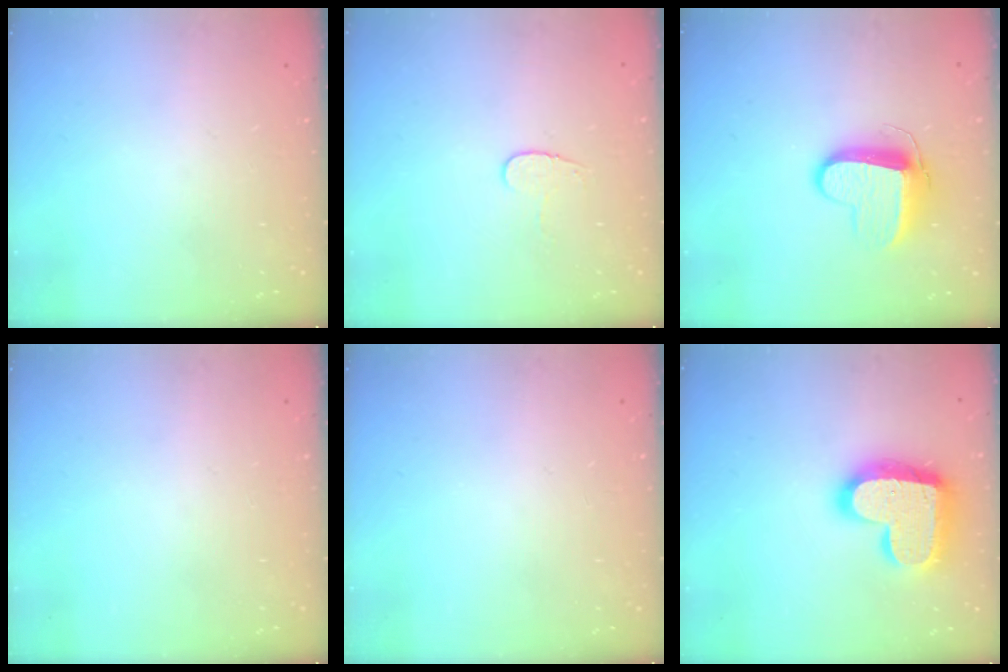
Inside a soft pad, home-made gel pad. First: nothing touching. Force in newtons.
{"total": 4.4, "press": 4.4, "slide": 0.5}
{"total": 10.5, "press": 10.5, "slide": 0.8}
{"total": 0.0}
{"total": 0.0}
{"total": 20.5, "press": 20.4, "slide": 1.5}